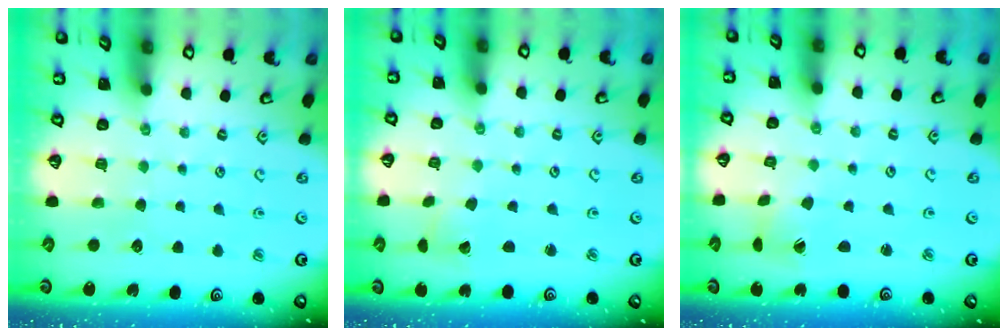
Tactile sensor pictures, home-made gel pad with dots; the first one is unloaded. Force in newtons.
{"total": 2.0, "press": 2.0, "slide": 0.3}
{"total": 2.2, "press": 2.2, "slide": 0.1}